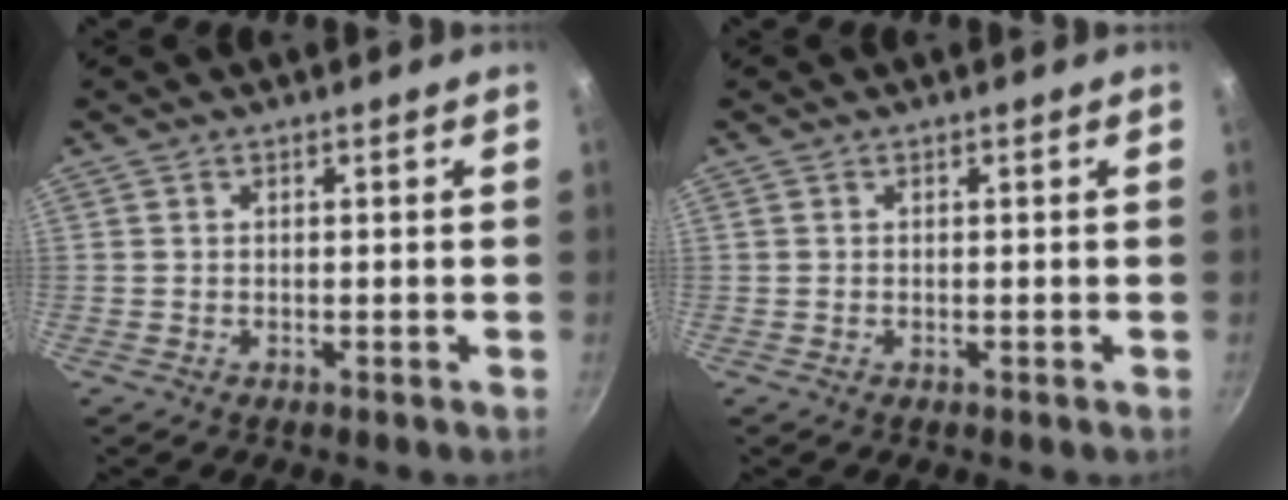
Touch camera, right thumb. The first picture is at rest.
{"total": 0.0}